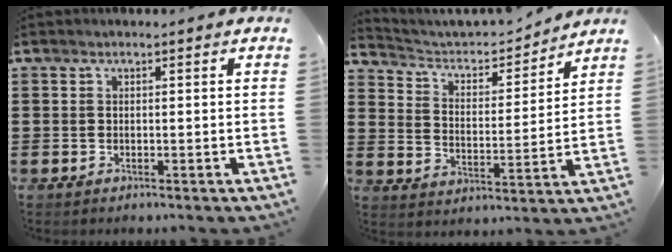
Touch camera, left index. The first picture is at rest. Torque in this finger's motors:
{"motor_torque": [-0.36, 0.28, -0.72, 0.05]}